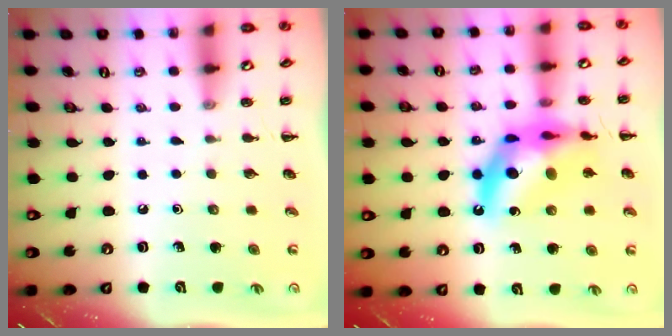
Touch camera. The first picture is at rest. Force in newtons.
{"total": 16.2, "press": 15.6, "slide": 4.4}